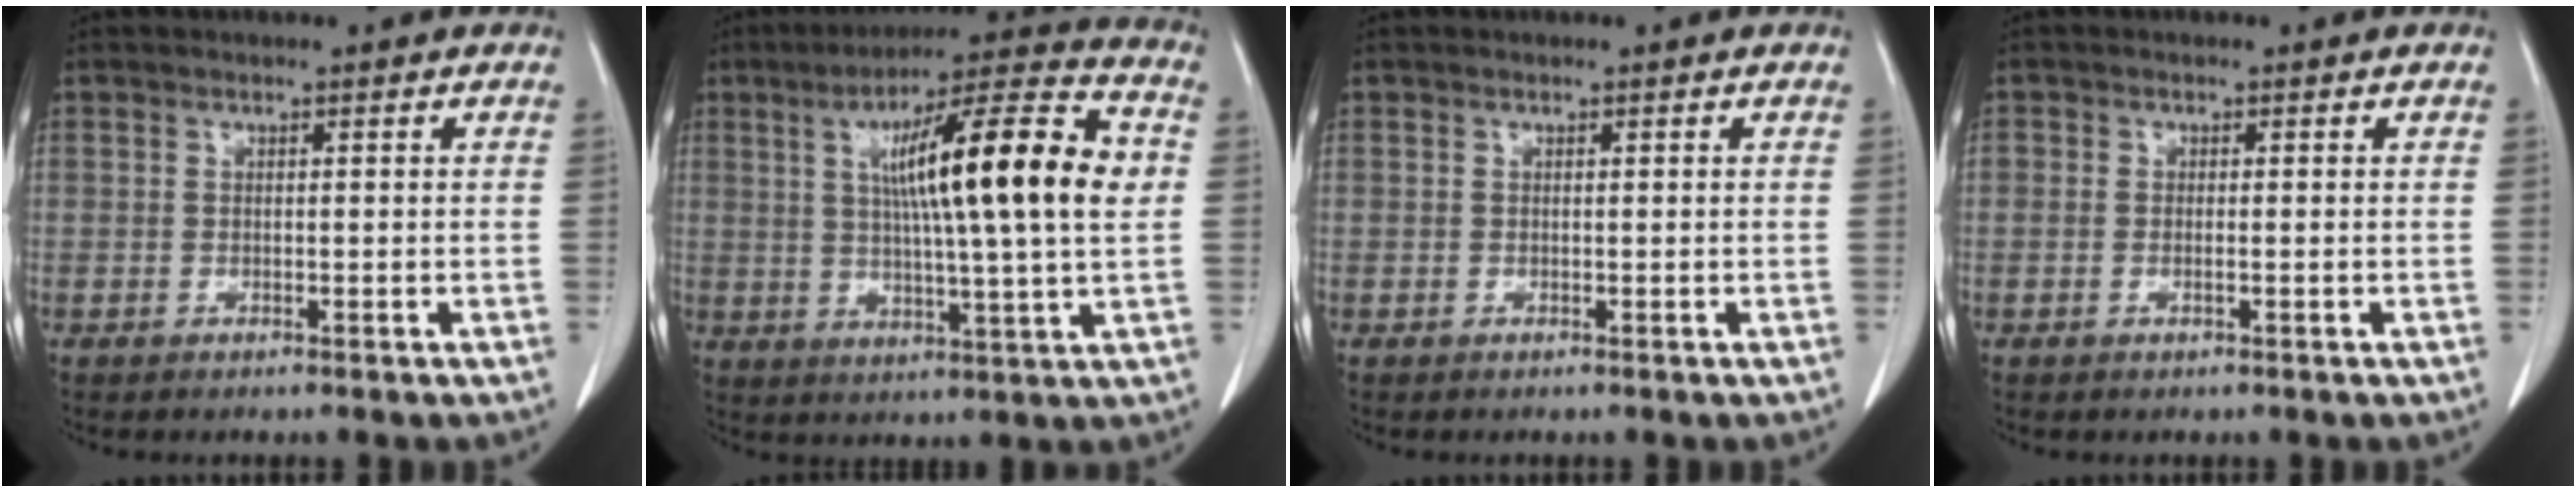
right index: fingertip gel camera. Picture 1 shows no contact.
{"total": 19.1, "force": [3.0, 0.9, 18.8], "torque": [-0.295, 0.020, 0.039]}
{"total": 0.0}
{"total": 1.3, "force": [-0.2, 0.7, 1.0], "torque": [-0.020, -0.001, -0.001]}